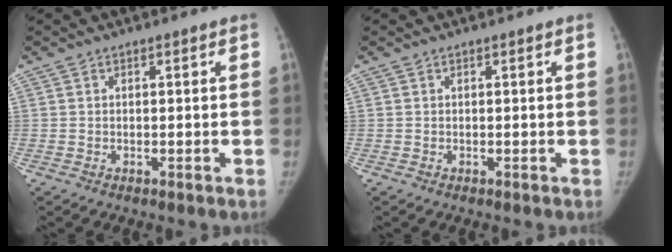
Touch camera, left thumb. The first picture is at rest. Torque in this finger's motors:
{"motor_torque": [0.06, -0.01, 0.33, 0.19, 0.01]}